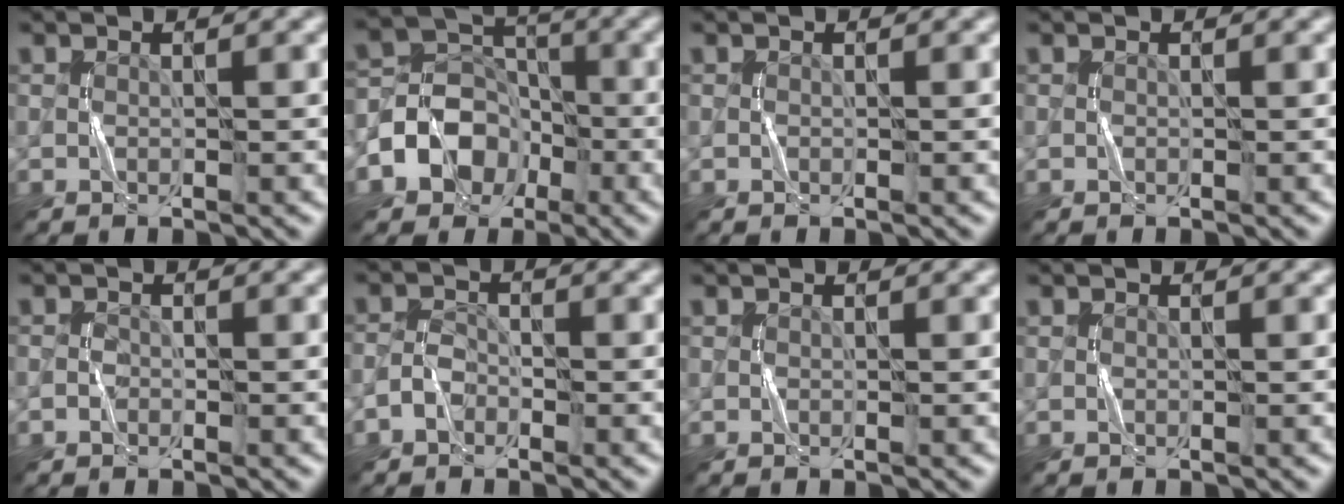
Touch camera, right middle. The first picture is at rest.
{"total": 6.1, "force": [-2.6, 5.0, 2.4], "torque": [-0.021, 0.008, -0.065]}
{"total": 0.0}
{"total": 0.0}
{"total": 0.6, "force": [-0.4, 0.4, 0.2], "torque": [-0.003, 0.001, -0.009]}
{"total": 1.6, "force": [-1.1, 0.9, 0.7], "torque": [-0.010, 0.007, -0.025]}
{"total": 0.0}
{"total": 0.0}